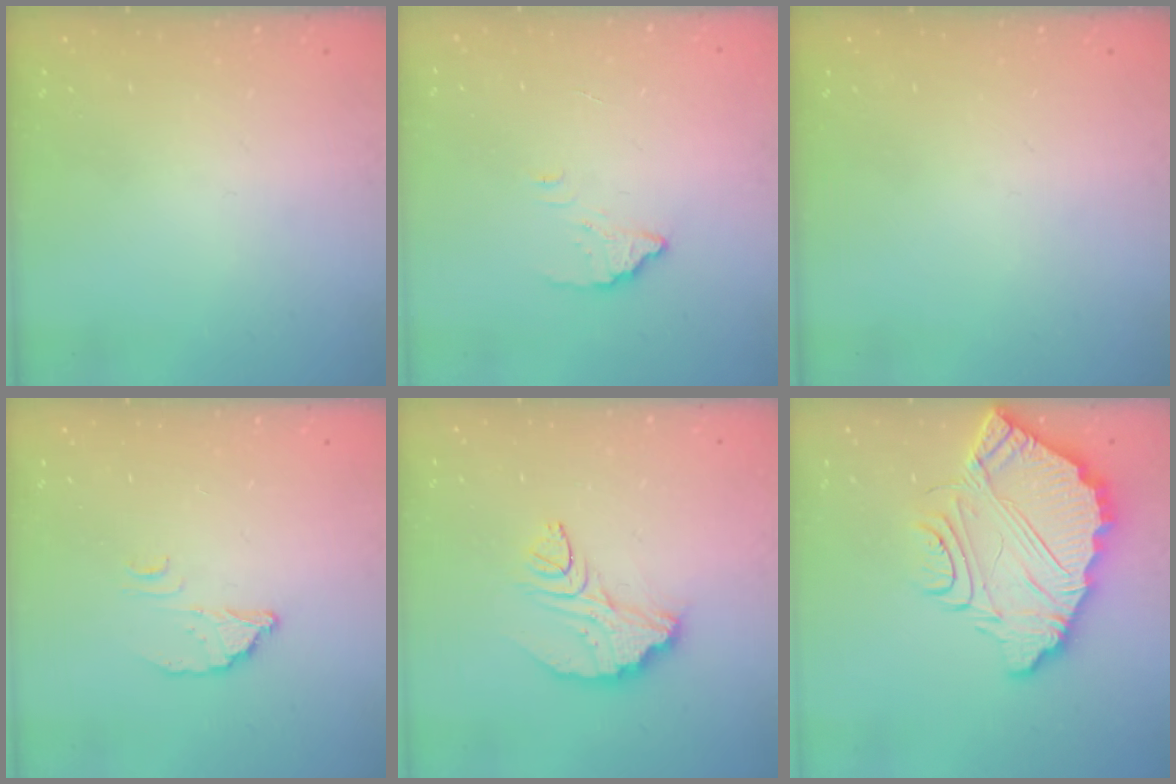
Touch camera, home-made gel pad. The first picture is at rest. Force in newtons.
{"total": 3.2, "press": 3.2, "slide": 0.2}
{"total": 0.0}
{"total": 2.7, "press": 2.7, "slide": 0.2}
{"total": 9.3, "press": 9.3, "slide": 0.8}
{"total": 13.2, "press": 13.1, "slide": 0.9}